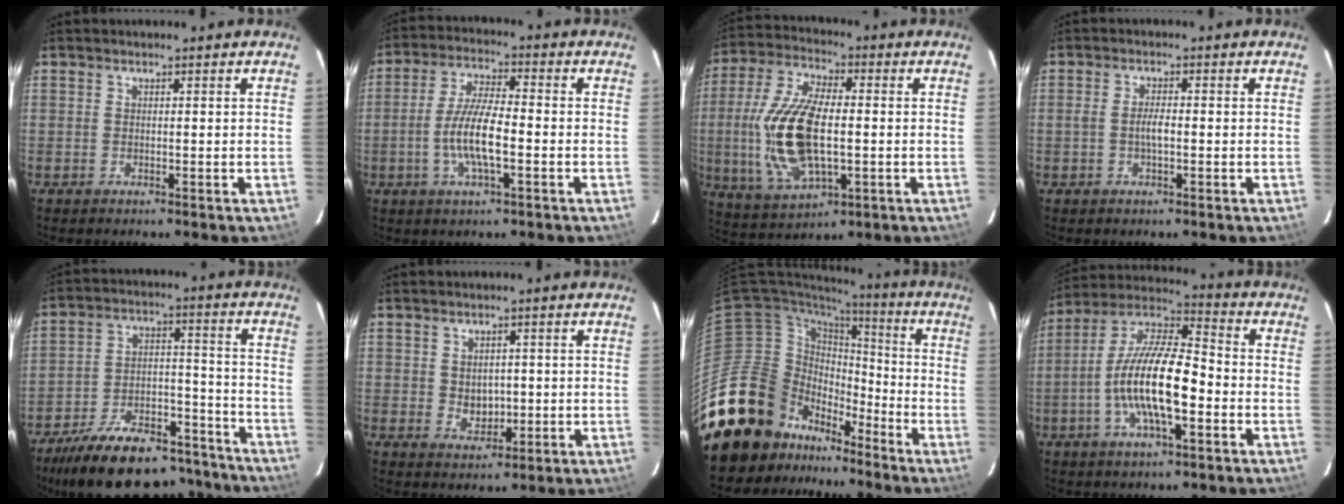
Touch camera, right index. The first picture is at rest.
{"total": 9.2, "force": [-2.5, 2.2, 8.6], "torque": [-0.174, 0.000, -0.049]}
{"total": 17.7, "force": [-1.5, 8.2, 15.6], "torque": [-0.334, -0.002, -0.020]}
{"total": 2.5, "force": [-0.5, 0.6, 2.3], "torque": [-0.044, 0.003, -0.010]}
{"total": 25.0, "force": [-20.6, 9.7, 10.4], "torque": [-0.198, 0.029, -0.280]}
{"total": 4.0, "force": [-0.1, 3.3, 2.3], "torque": [-0.037, -0.002, 0.007]}
{"total": 21.9, "force": [-14.2, 15.0, 7.4], "torque": [-0.180, 0.032, -0.235]}
{"total": 16.1, "force": [-4.2, 4.8, 14.8], "torque": [-0.285, -0.003, -0.085]}